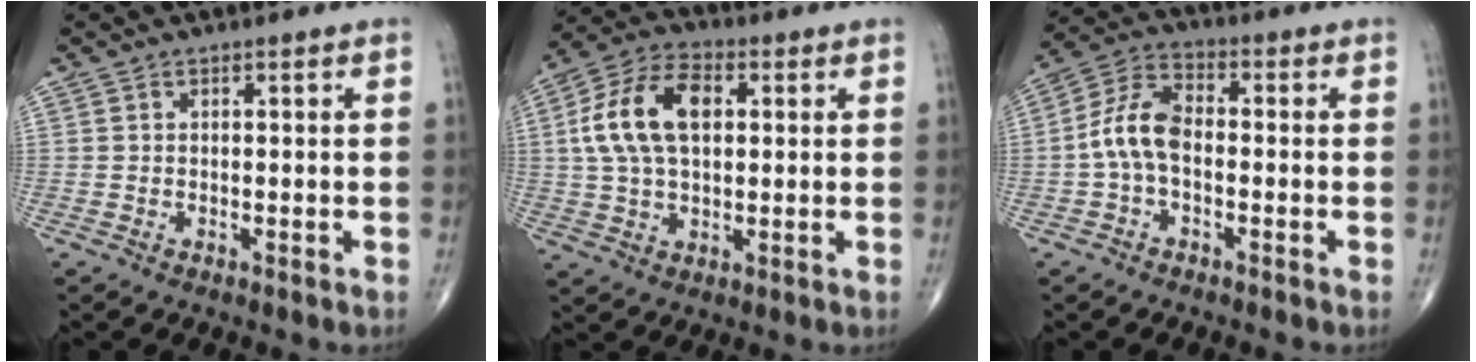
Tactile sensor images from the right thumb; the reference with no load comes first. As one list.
[{"total": 13.6, "force": [2.4, 7.9, 10.7], "torque": [-0.203, 0.020, 0.041]}, {"total": 8.3, "force": [-1.2, 4.7, 6.8], "torque": [-0.133, 0.030, -0.033]}]